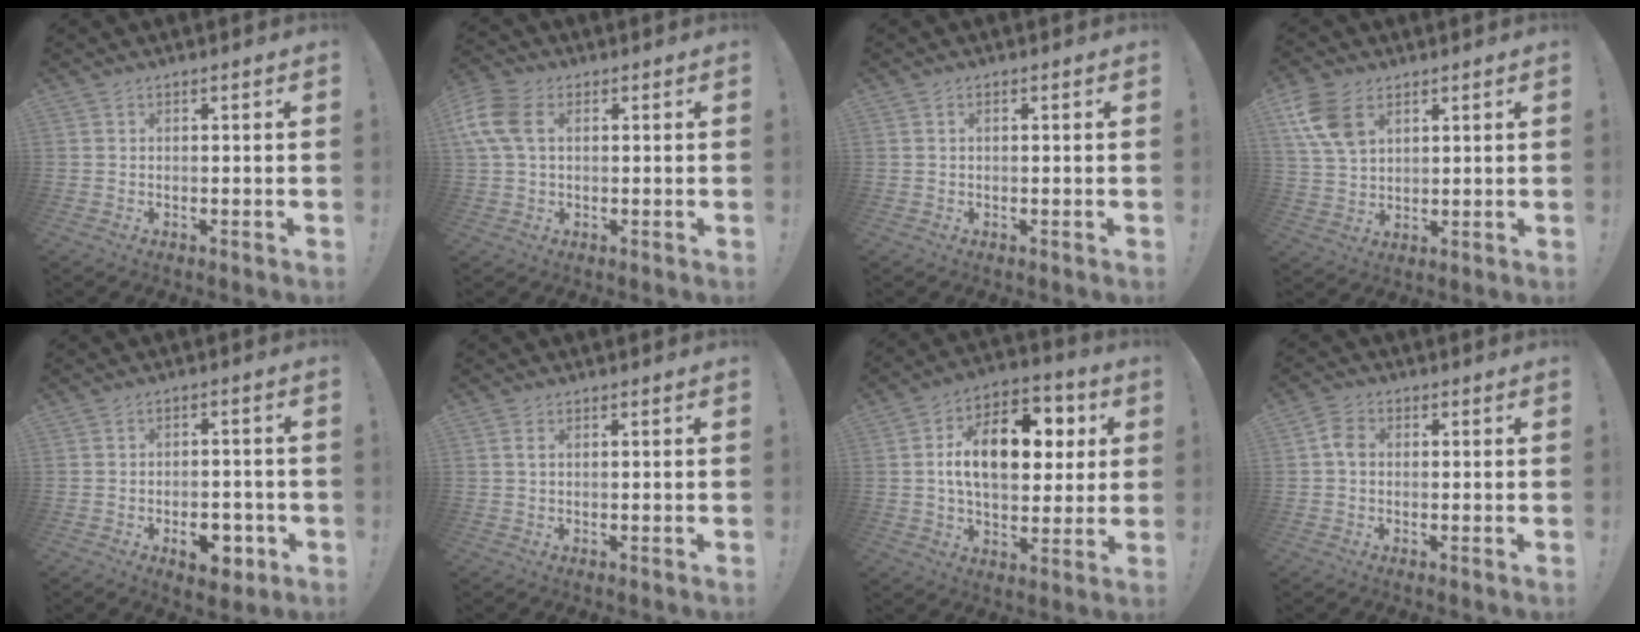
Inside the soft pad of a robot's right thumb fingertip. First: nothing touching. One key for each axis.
{"total": 10.8, "fx": 2.5, "fy": 7.2, "fz": 7.7, "tx": -0.166, "ty": 0.002, "tz": 0.048}
{"total": 0.8, "fx": 0.2, "fy": 0.4, "fz": 0.7, "tx": -0.019, "ty": 0.004, "tz": 0.005}
{"total": 11.1, "fx": 5.4, "fy": 7.1, "fz": 6.7, "tx": -0.126, "ty": -0.014, "tz": 0.106}
{"total": 8.5, "fx": -4.2, "fy": 5.2, "fz": 5.3, "tx": -0.045, "ty": 0.023, "tz": -0.065}
{"total": 1.2, "fx": 0.5, "fy": 0.6, "fz": 0.9, "tx": -0.012, "ty": 0.000, "tz": 0.006}
{"total": 17.6, "fx": 3.2, "fy": 10.8, "fz": 13.5, "tx": -0.203, "ty": -0.001, "tz": 0.055}
{"total": 4.4, "fx": -0.1, "fy": 3.3, "fz": 3.0, "tx": -0.045, "ty": 0.010, "tz": 0.001}